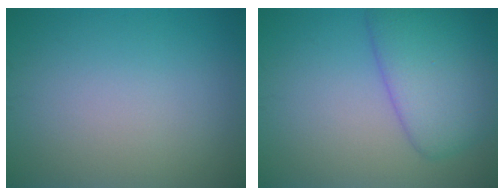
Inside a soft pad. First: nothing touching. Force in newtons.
{"total": 6.3, "press": 6.3, "slide": 0.2}